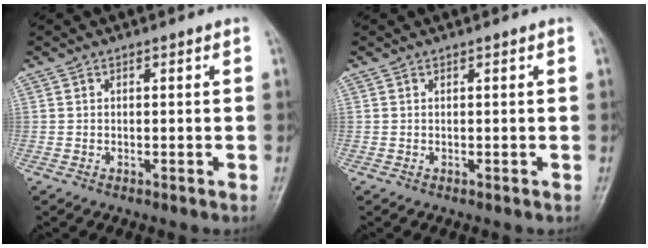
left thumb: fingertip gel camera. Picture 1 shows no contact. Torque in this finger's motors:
{"motor_torque": [0.01, 0.00, -0.11, -0.12, 0.00]}